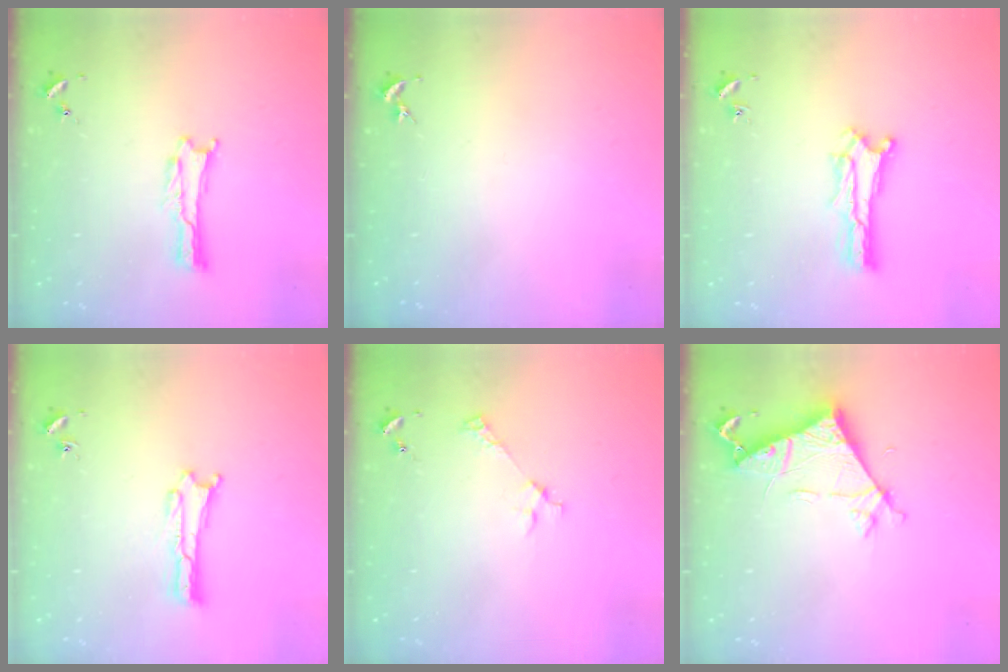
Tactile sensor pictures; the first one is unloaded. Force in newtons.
{"total": 0.0}
{"total": 0.9, "press": 0.9, "slide": 0.2}
{"total": 0.0}
{"total": 2.6, "press": 2.6, "slide": 0.3}
{"total": 6.9, "press": 6.9, "slide": 0.5}